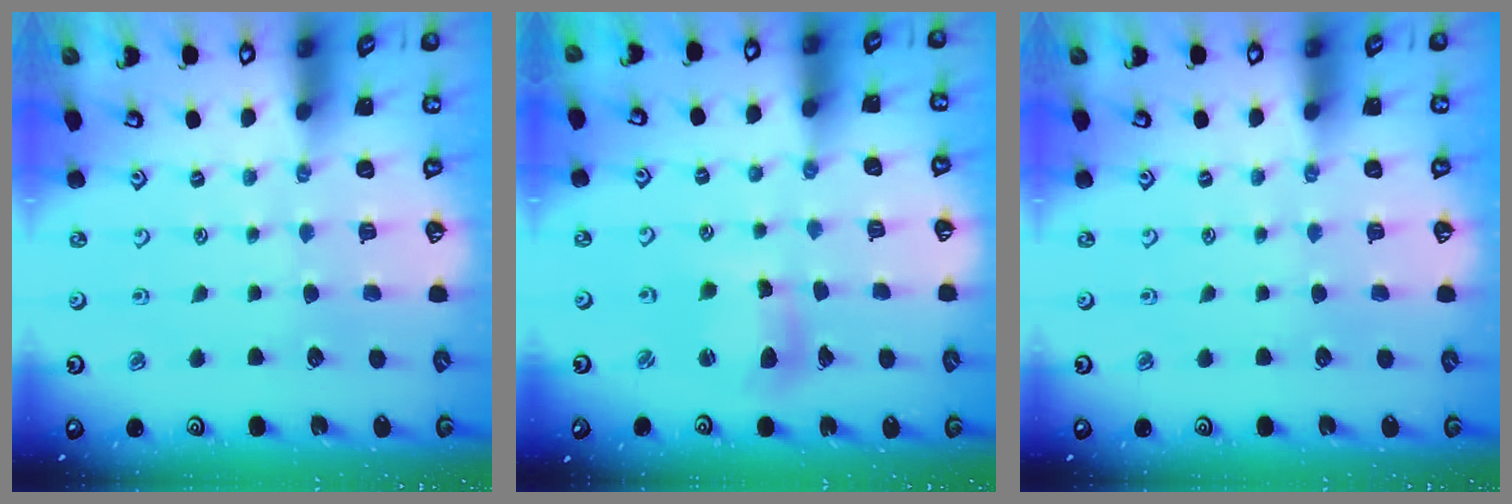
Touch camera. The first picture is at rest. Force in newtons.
{"total": 8.0, "press": 7.9, "slide": 1.1}
{"total": 0.0}